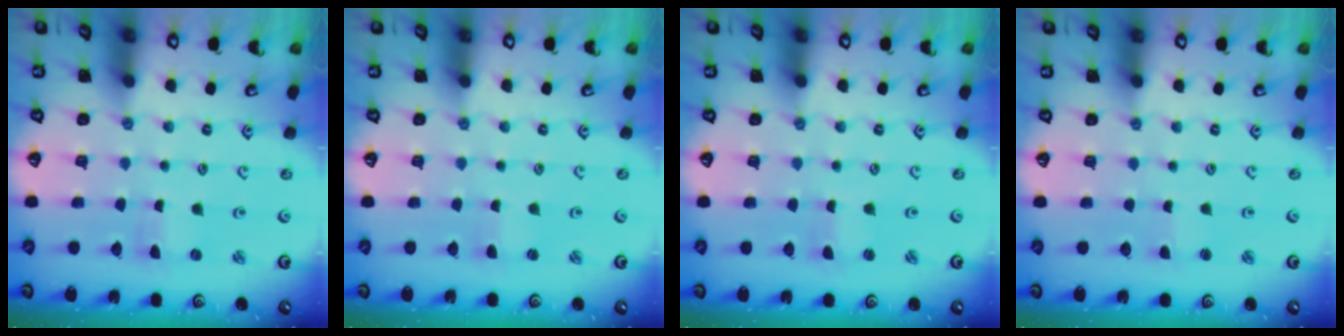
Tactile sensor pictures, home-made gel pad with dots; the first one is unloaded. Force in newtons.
{"total": 1.6, "press": 1.5, "slide": 0.3}
{"total": 0.6, "press": 0.6, "slide": 0.0}
{"total": 0.9, "press": 0.9, "slide": 0.0}